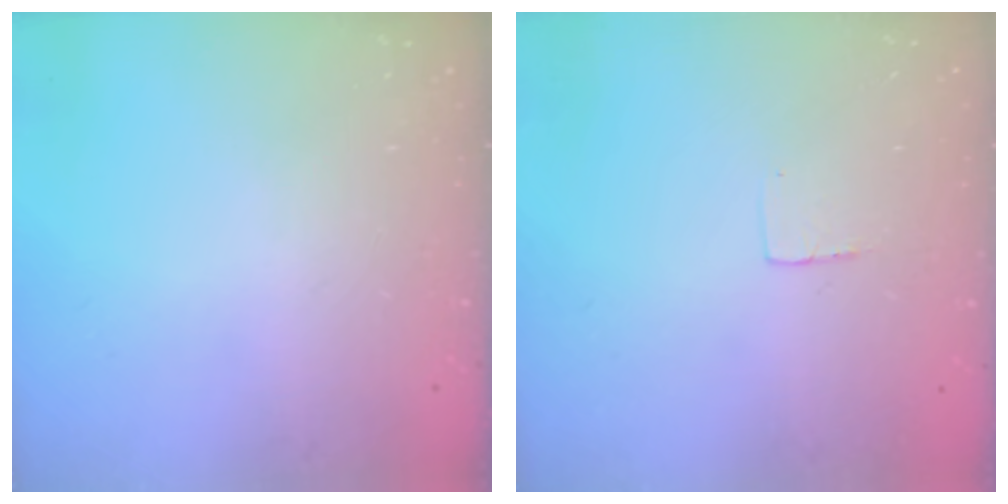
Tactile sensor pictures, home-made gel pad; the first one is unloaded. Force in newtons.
{"total": 3.0, "press": 3.0, "slide": 0.2}